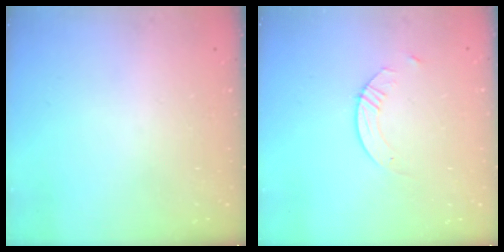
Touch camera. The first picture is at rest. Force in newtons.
{"total": 4.9, "press": 4.8, "slide": 0.5}